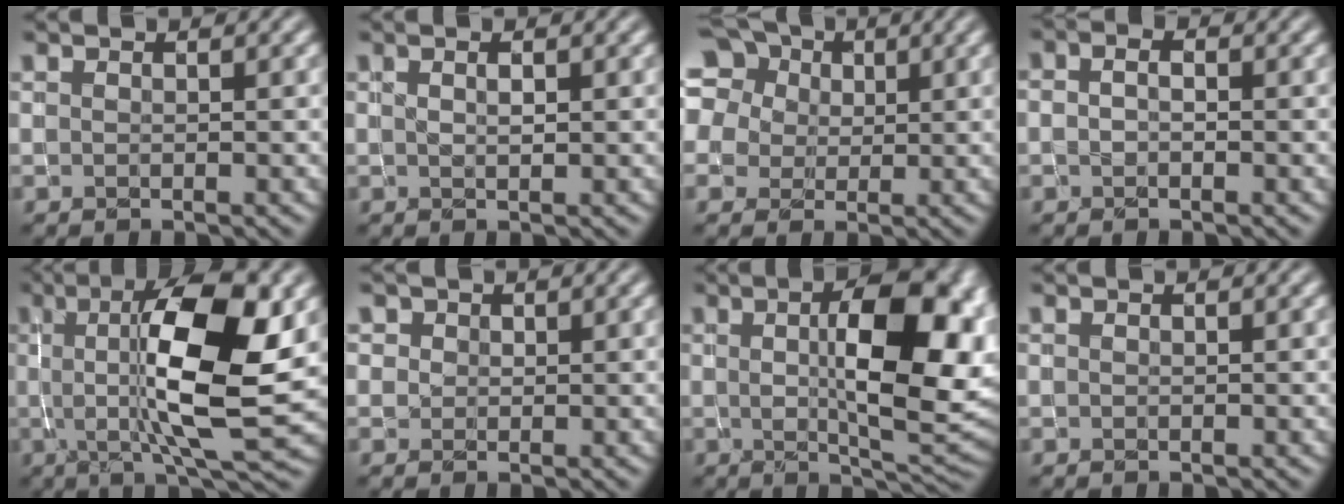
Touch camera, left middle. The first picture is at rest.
{"total": 0.7, "force": [0.3, 0.3, 0.6], "torque": [-0.010, -0.002, 0.009]}
{"total": 14.0, "force": [6.7, 10.3, 6.6], "torque": [-0.155, 0.048, 0.095]}
{"total": 2.1, "force": [-0.2, 1.6, 1.3], "torque": [-0.006, 0.004, -0.024]}
{"total": 11.2, "force": [1.1, 2.7, 10.8], "torque": [-0.161, -0.003, 0.024]}
{"total": 0.8, "force": [0.2, 0.8, -0.1], "torque": [0.006, -0.001, 0.004]}
{"total": 11.6, "force": [1.6, 4.2, 10.8], "torque": [-0.146, 0.004, 0.030]}
{"total": 0.0}